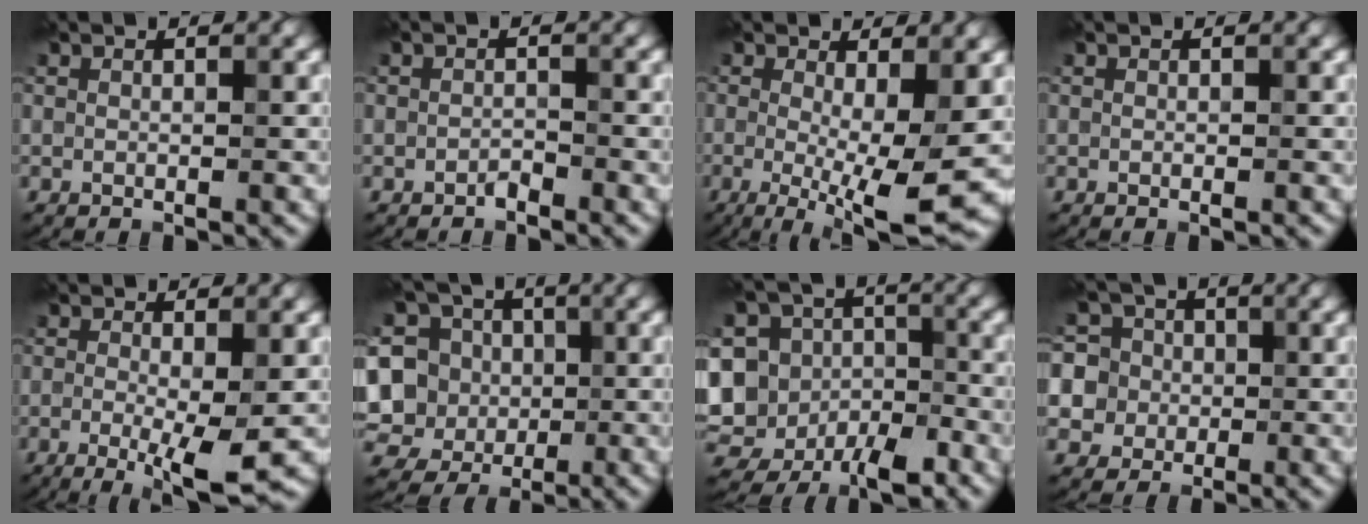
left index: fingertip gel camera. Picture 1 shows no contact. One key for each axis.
{"total": 0.8, "fx": -0.7, "fy": 0.4, "fz": 0.2, "tx": -0.002, "ty": 0.001, "tz": -0.013}
{"total": 8.7, "fx": -1.1, "fy": 2.1, "fz": 8.3, "tx": -0.135, "ty": -0.019, "tz": -0.016}
{"total": 0.0}
{"total": 4.9, "fx": -1.2, "fy": 0.9, "fz": 4.7, "tx": -0.080, "ty": -0.017, "tz": -0.020}
{"total": 14.3, "fx": 0.9, "fy": 13.2, "fz": 5.3, "tx": -0.155, "ty": 0.024, "tz": -0.002}
{"total": 13.6, "fx": -4.5, "fy": 11.6, "fz": 5.5, "tx": -0.151, "ty": -0.016, "tz": -0.081}
{"total": 9.7, "fx": 0.8, "fy": 9.1, "fz": 3.2, "tx": -0.080, "ty": 0.028, "tz": -0.007}